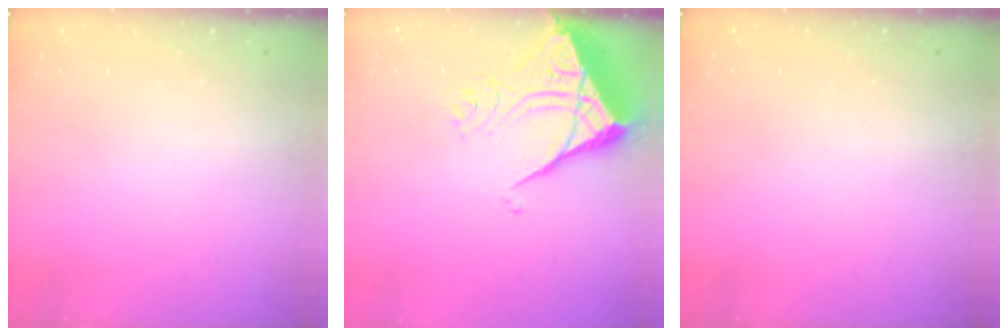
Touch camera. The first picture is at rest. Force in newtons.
{"total": 10.6, "press": 10.6, "slide": 1.1}
{"total": 0.0}